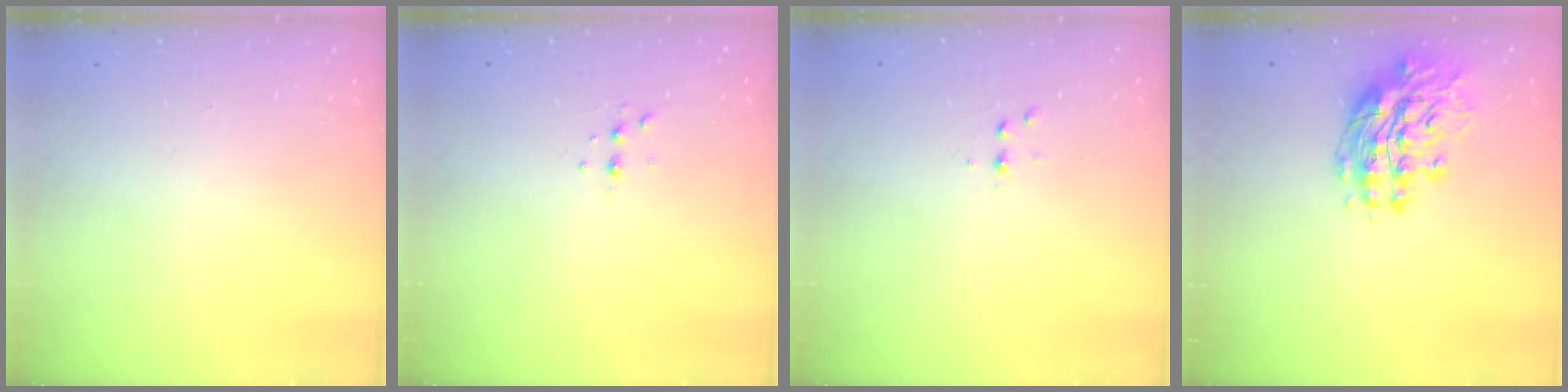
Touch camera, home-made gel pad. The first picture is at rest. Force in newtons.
{"total": 3.4, "press": 3.3, "slide": 0.7}
{"total": 3.2, "press": 3.2, "slide": 0.4}
{"total": 14.0, "press": 14.0, "slide": 1.3}